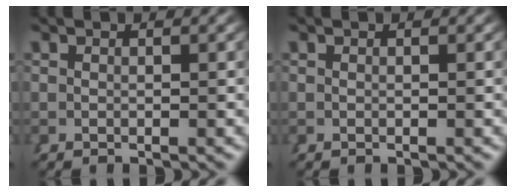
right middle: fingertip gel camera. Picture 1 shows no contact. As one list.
[{"total": 0.0}]